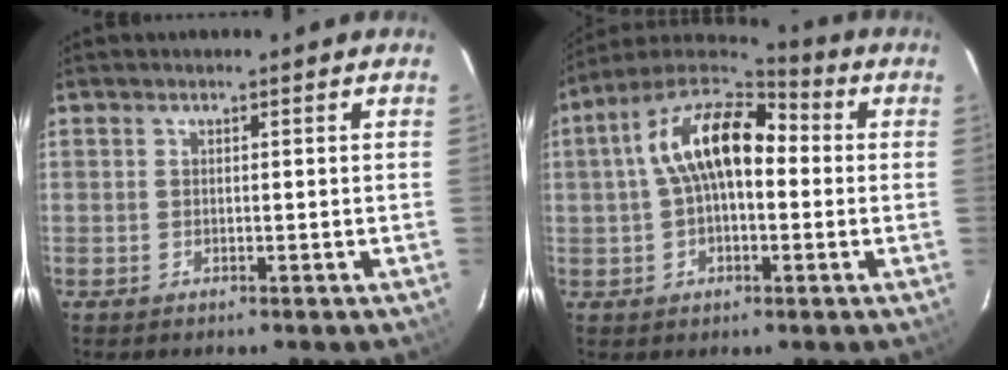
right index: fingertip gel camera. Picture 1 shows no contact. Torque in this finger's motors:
{"motor_torque": [1.86, 0.03, 0.66, 0.21]}